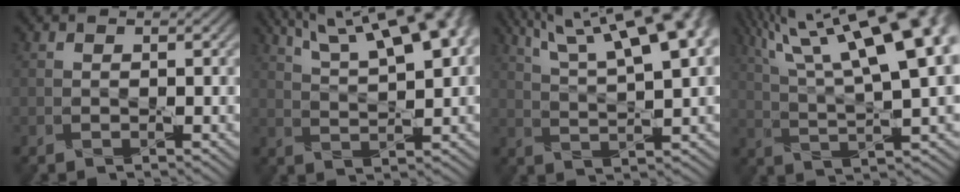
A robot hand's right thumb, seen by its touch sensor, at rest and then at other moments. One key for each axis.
{"total": 15.4, "fx": 8.5, "fy": 4.8, "fz": 12.0, "tx": -0.196, "ty": 0.034, "tz": 0.112}
{"total": 17.1, "fx": 9.4, "fy": 4.9, "fz": 13.5, "tx": -0.219, "ty": 0.037, "tz": 0.129}
{"total": 21.2, "fx": 9.2, "fy": 7.3, "fz": 17.7, "tx": -0.286, "ty": 0.067, "tz": 0.143}